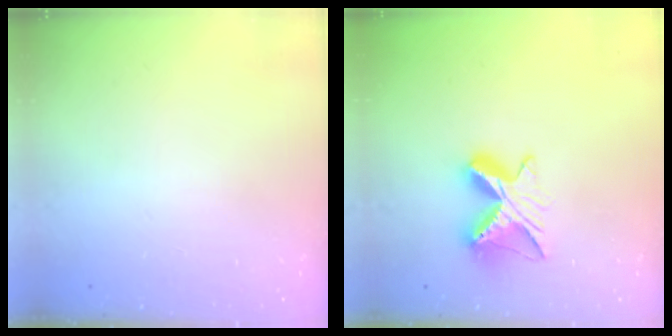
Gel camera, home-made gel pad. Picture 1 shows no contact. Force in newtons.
{"total": 10.3, "press": 10.3, "slide": 1.1}